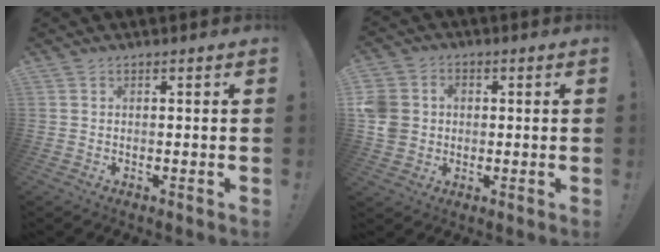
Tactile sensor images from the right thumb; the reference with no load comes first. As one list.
[{"total": 8.5, "force": [-0.1, 7.8, 3.5], "torque": [-0.072, 0.004, -0.001]}]